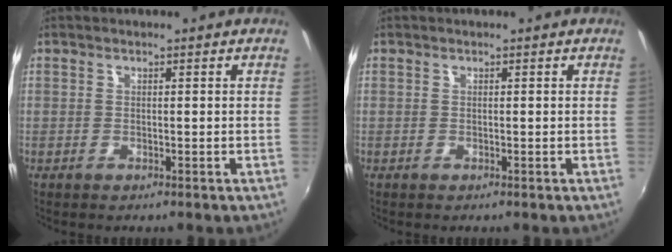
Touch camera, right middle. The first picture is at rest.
{"total": 0.0}